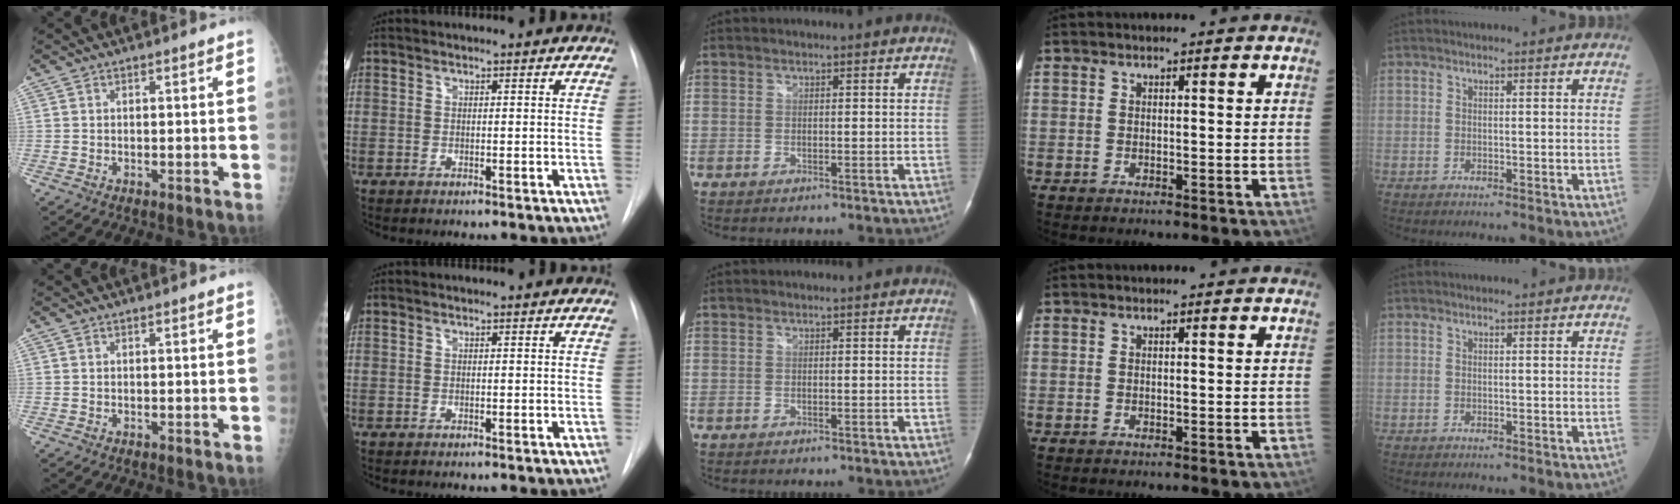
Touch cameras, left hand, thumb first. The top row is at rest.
{}